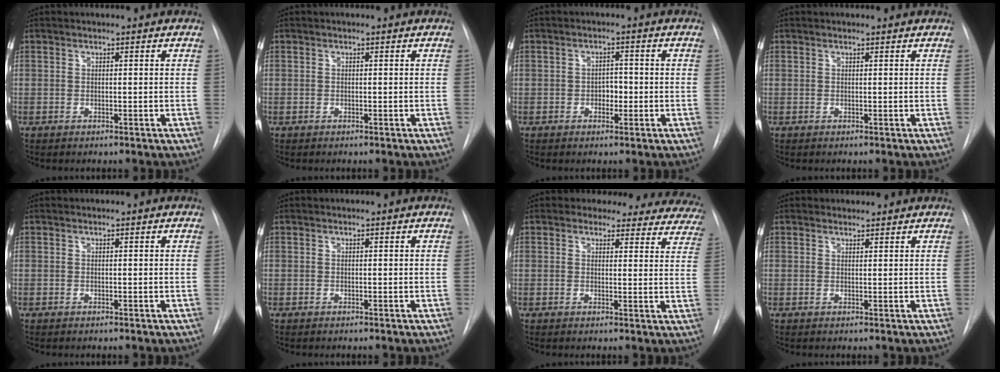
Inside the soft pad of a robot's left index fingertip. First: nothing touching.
{"total": 0.0}
{"total": 2.2, "force": [-0.6, 1.4, 1.5], "torque": [-0.017, 0.006, -0.008]}
{"total": 0.9, "force": [0.9, 0.0, 0.1], "torque": [-0.007, 0.009, 0.014]}
{"total": 0.0}
{"total": 0.0}
{"total": 16.3, "force": [15.1, 6.0, 1.9], "torque": [0.009, -0.044, 0.140]}
{"total": 1.8, "force": [1.7, 0.6, 0.0], "torque": [-0.004, 0.012, 0.024]}